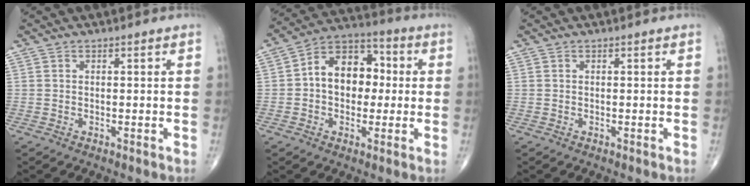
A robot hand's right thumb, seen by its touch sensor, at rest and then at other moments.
{"total": 12.6, "force": [0.7, 8.9, 8.9], "torque": [-0.104, 0.033, -0.002]}
{"total": 0.0}